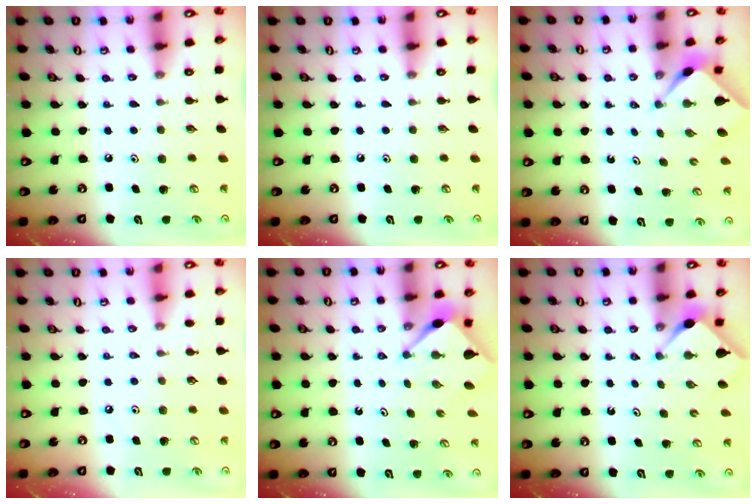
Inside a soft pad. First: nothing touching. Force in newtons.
{"total": 0.0}
{"total": 2.1, "press": 2.1, "slide": 0.2}
{"total": 1.9, "press": 1.9, "slide": 0.5}
{"total": 2.9, "press": 2.9, "slide": 0.3}
{"total": 3.0, "press": 3.0, "slide": 0.3}